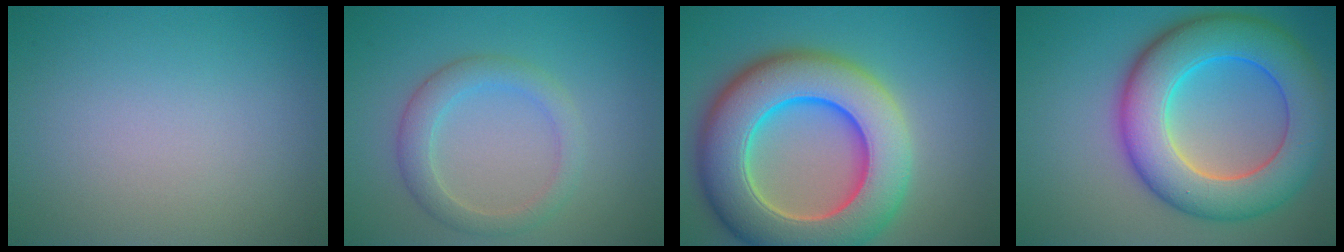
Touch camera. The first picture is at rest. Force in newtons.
{"total": 3.1, "press": 3.1, "slide": 0.2}
{"total": 12.6, "press": 12.6, "slide": 0.6}
{"total": 10.6, "press": 10.6, "slide": 0.3}